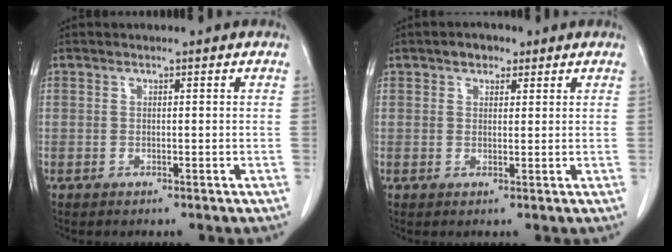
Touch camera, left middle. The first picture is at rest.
{"total": 2.4, "force": [1.5, 1.5, 1.1], "torque": [-0.018, 0.007, 0.022]}